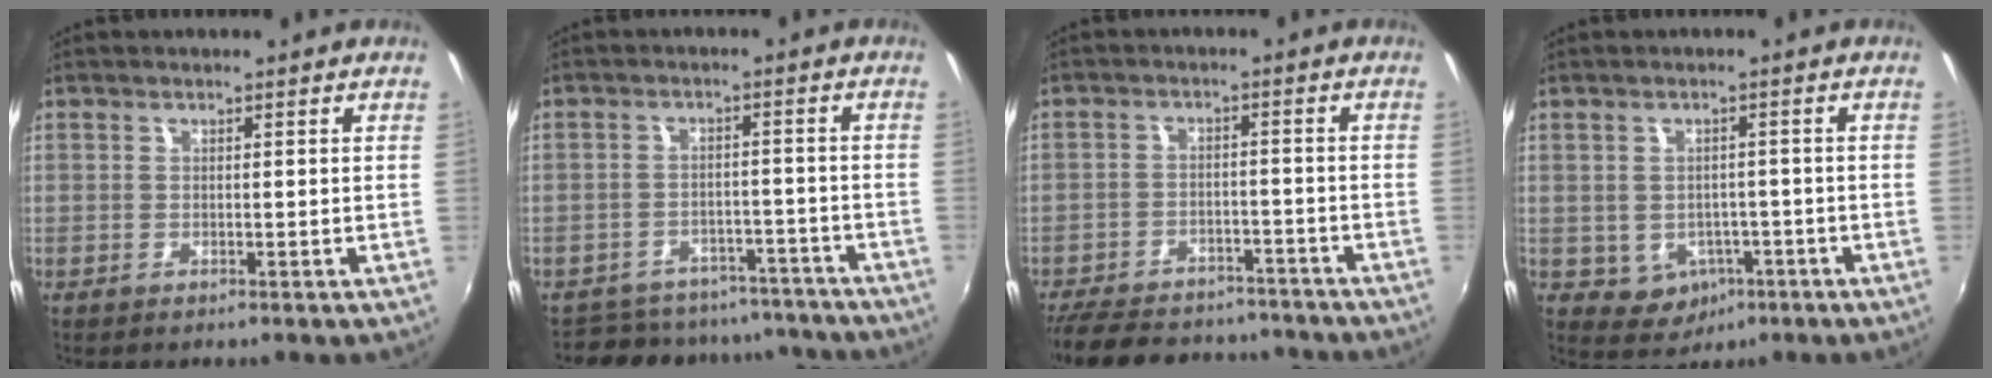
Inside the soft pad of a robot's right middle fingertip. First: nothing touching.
{"total": 14.3, "force": [-12.7, 5.7, 3.3], "torque": [-0.076, 0.024, -0.158]}
{"total": 18.1, "force": [-14.9, 8.0, 6.5], "torque": [-0.161, 0.029, -0.201]}
{"total": 5.4, "force": [-2.0, 4.7, 1.7], "torque": [-0.044, 0.007, -0.012]}